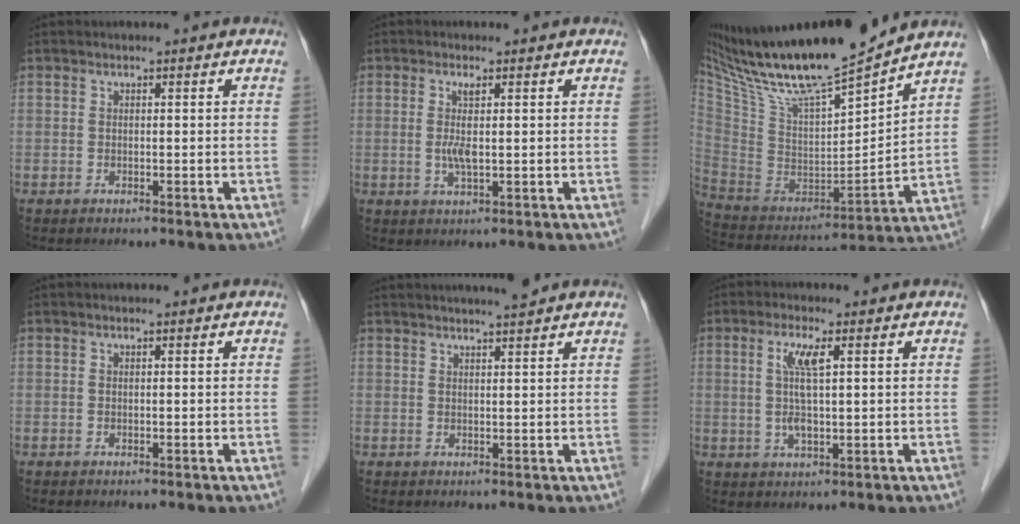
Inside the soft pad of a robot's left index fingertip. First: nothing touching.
{"total": 3.0, "force": [0.2, 0.3, 3.0], "torque": [-0.063, -0.002, 0.007]}
{"total": 22.8, "force": [19.0, 1.6, 12.5], "torque": [-0.224, -0.004, 0.341]}
{"total": 0.0}
{"total": 4.2, "force": [3.7, -0.4, 1.9], "torque": [-0.026, 0.013, 0.050]}
{"total": 5.1, "force": [1.2, 0.7, 4.9], "torque": [-0.104, 0.003, 0.025]}